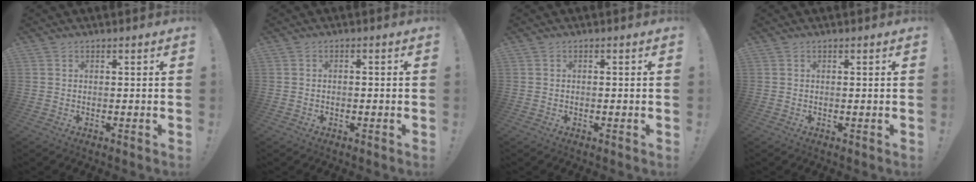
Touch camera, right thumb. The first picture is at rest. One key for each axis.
{"total": 1.1, "fx": -0.9, "fy": 0.4, "fz": 0.5, "tx": -0.009, "ty": 0.004, "tz": -0.016}
{"total": 0.6, "fx": -0.5, "fy": 0.2, "fz": 0.2, "tx": -0.006, "ty": 0.002, "tz": -0.010}
{"total": 0.0}